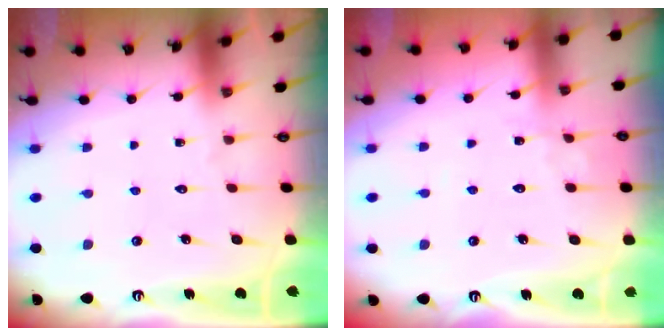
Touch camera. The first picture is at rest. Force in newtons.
{"total": 2.3, "press": 2.3, "slide": 0.3}